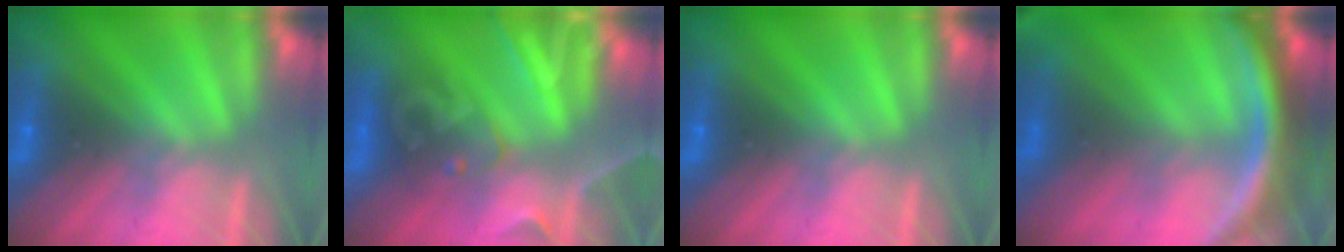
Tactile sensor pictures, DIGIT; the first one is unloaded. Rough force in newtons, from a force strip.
{"total": 7.3}
{"total": 0.0}
{"total": 9.9}